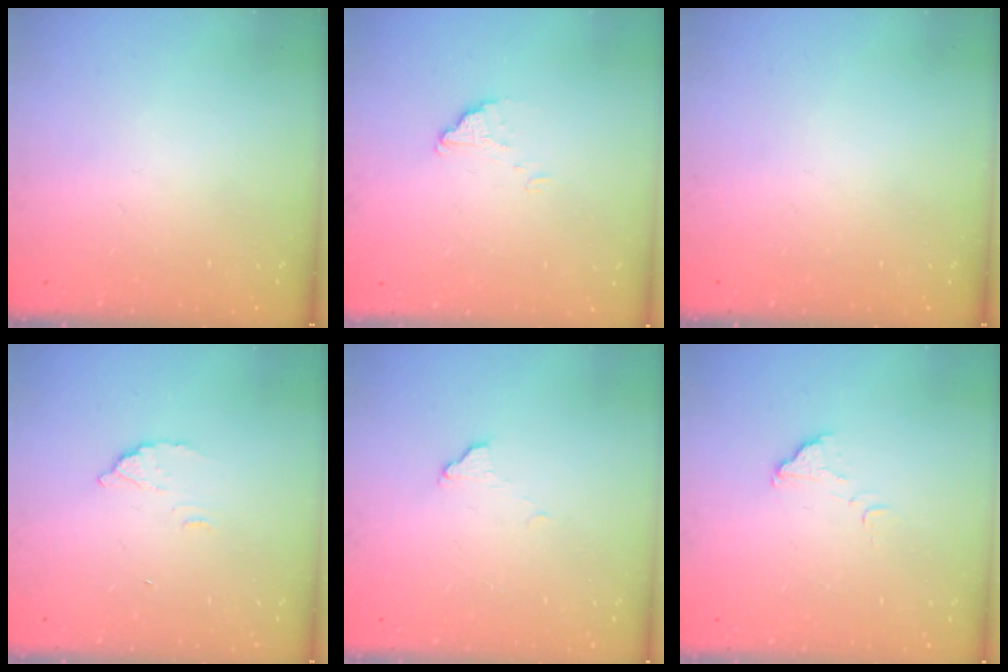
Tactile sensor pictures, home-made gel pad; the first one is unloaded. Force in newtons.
{"total": 1.5, "press": 1.5, "slide": 0.1}
{"total": 0.0}
{"total": 2.7, "press": 2.7, "slide": 0.1}
{"total": 4.3, "press": 4.3, "slide": 0.3}
{"total": 2.4, "press": 2.4, "slide": 0.1}